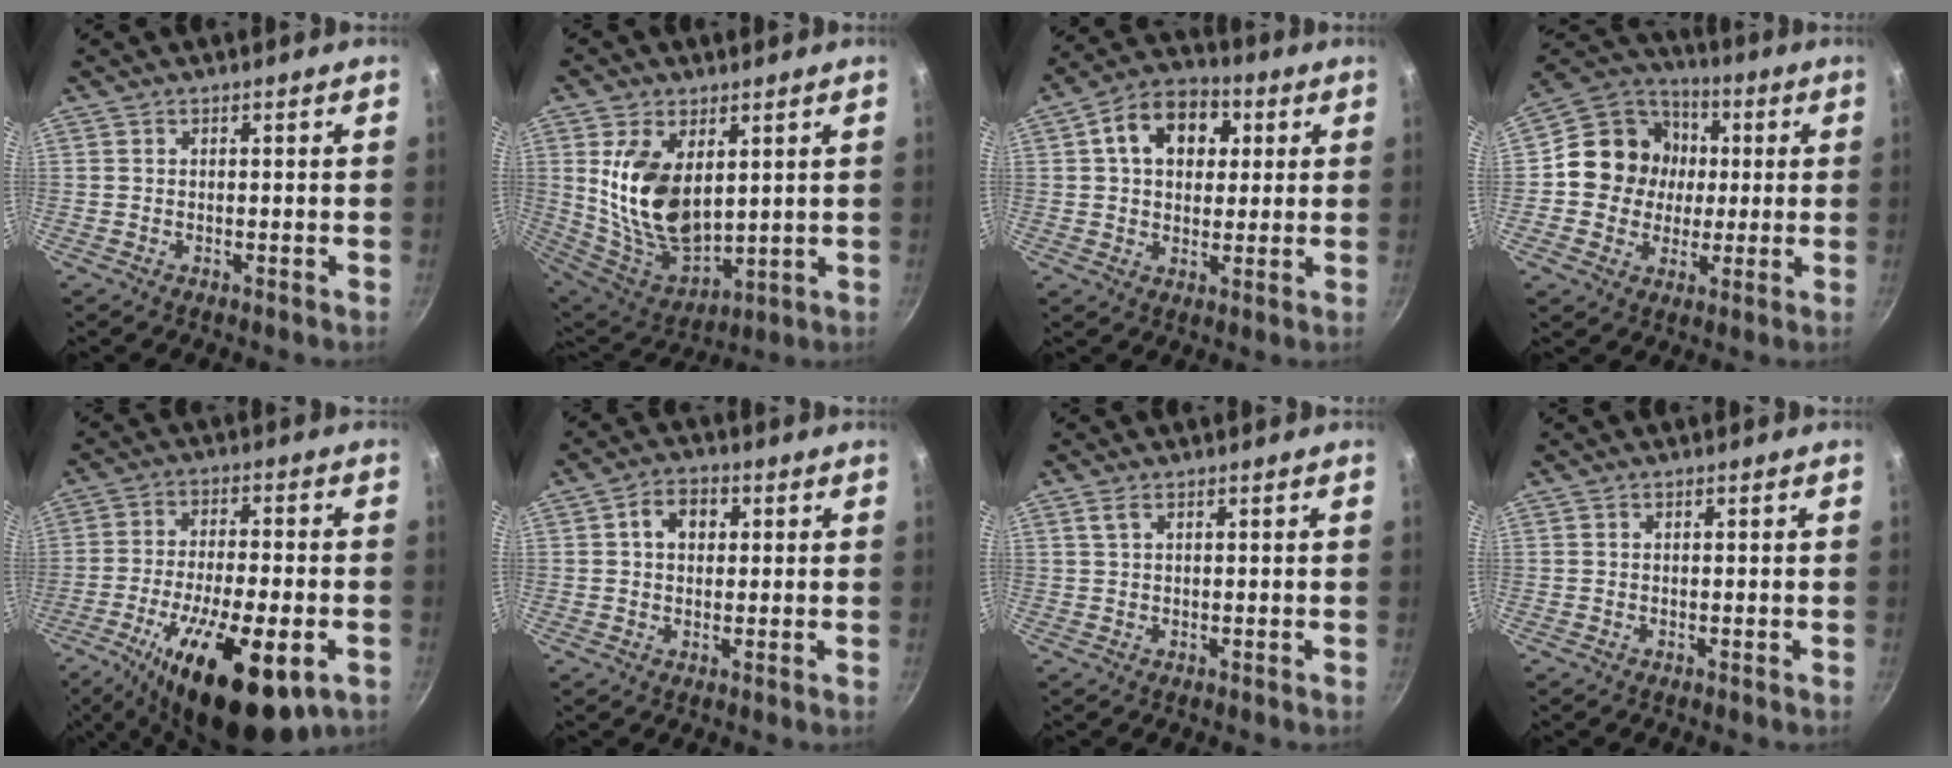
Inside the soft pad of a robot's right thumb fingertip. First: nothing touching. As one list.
[{"total": 16.0, "force": [3.6, 9.4, 12.3], "torque": [-0.210, -0.038, 0.088]}, {"total": 12.7, "force": [3.5, 9.2, 8.0], "torque": [-0.098, 0.014, 0.040]}, {"total": 14.5, "force": [0.8, 13.2, 5.9], "torque": [-0.067, 0.021, 0.001]}, {"total": 21.3, "force": [-9.0, 7.5, 17.8], "torque": [-0.285, 0.006, -0.141]}, {"total": 5.8, "force": [1.3, 4.3, 3.6], "torque": [-0.035, 0.010, 0.013]}, {"total": 1.4, "force": [0.7, 0.5, 1.0], "torque": [-0.021, 0.002, 0.016]}, {"total": 0.0}]